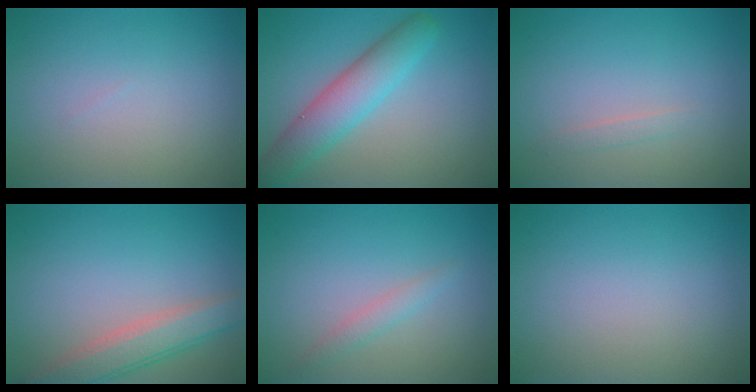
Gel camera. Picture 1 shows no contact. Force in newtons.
{"total": 5.1, "press": 5.1, "slide": 0.3}
{"total": 0.7, "press": 0.7, "slide": 0.1}
{"total": 4.1, "press": 4.1, "slide": 0.2}
{"total": 2.0, "press": 2.0, "slide": 0.2}
{"total": 0.0}